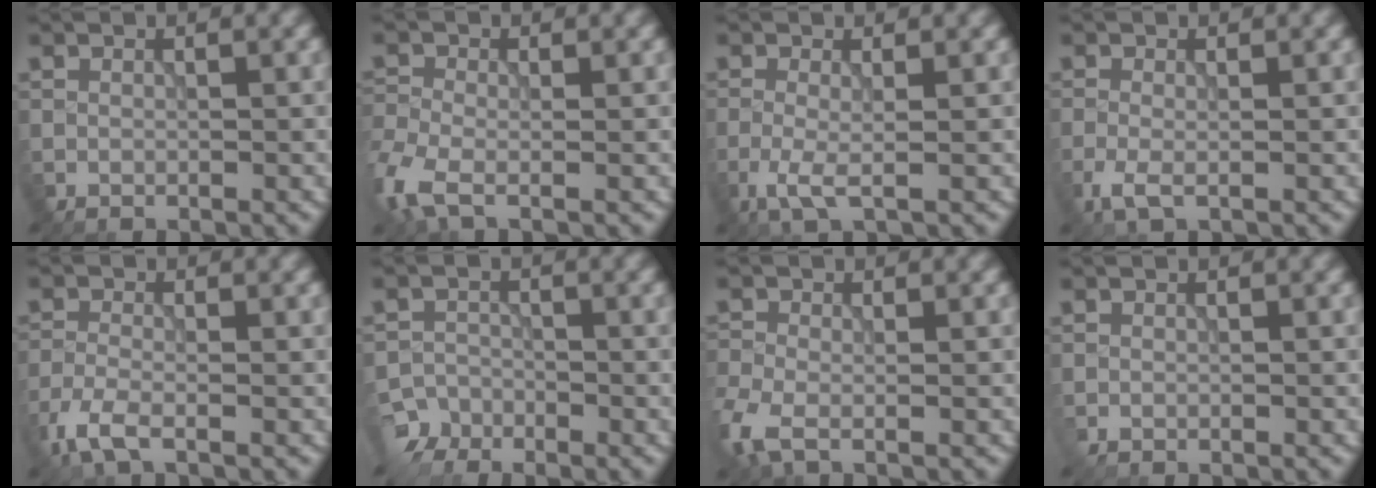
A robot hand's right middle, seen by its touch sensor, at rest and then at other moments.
{"total": 3.9, "force": [-1.9, 2.0, 2.8], "torque": [-0.071, -0.005, -0.052]}
{"total": 2.4, "force": [-1.0, 0.6, 2.1], "torque": [-0.051, -0.005, -0.024]}
{"total": 2.1, "force": [-1.1, 0.8, 1.6], "torque": [-0.039, -0.007, -0.024]}
{"total": 3.4, "force": [-2.3, 1.1, 2.2], "torque": [-0.056, -0.009, -0.059]}
{"total": 3.7, "force": [-3.2, 2.0, 0.0], "torque": [0.010, -0.001, -0.055]}
{"total": 3.1, "force": [-1.5, 1.7, 2.1], "torque": [-0.056, -0.004, -0.040]}
{"total": 0.8, "force": [-0.4, 0.5, 0.5], "torque": [-0.013, -0.004, -0.008]}